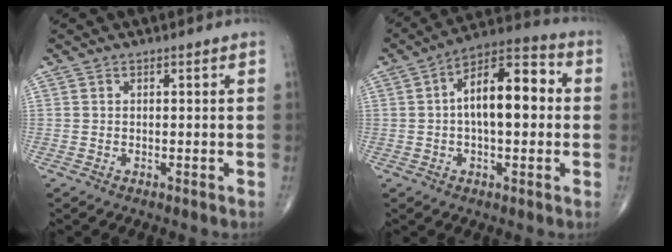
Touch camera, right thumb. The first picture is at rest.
{"total": 14.2, "force": [1.0, 6.7, 12.5], "torque": [-0.183, 0.036, 0.005]}